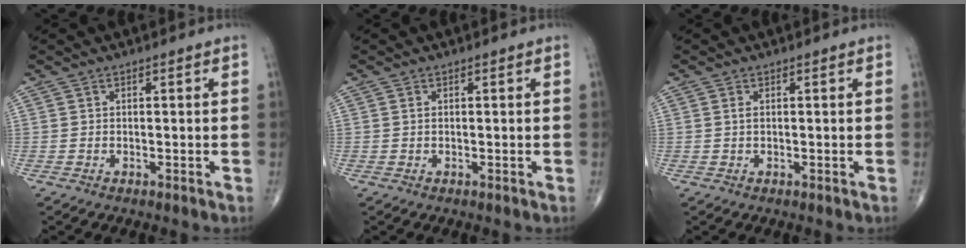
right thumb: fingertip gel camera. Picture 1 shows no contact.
{"total": 0.5, "force": [0.1, 0.3, 0.4], "torque": [-0.009, 0.004, 0.002]}
{"total": 0.9, "force": [0.2, 0.4, 0.8], "torque": [-0.017, 0.003, 0.004]}